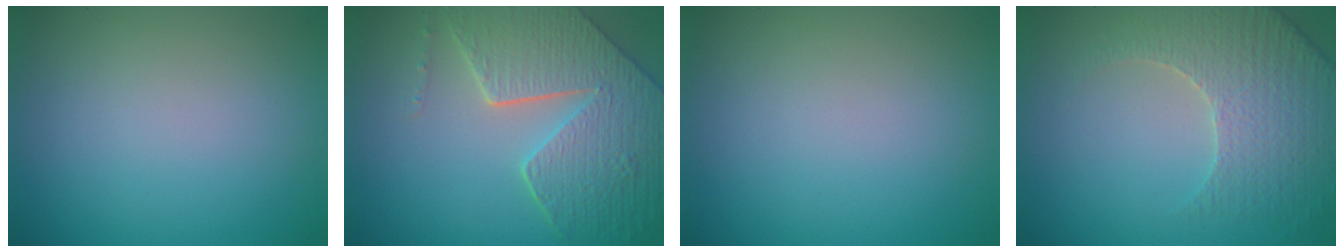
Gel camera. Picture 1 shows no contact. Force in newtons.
{"total": 8.4, "press": 6.1, "slide": 5.8}
{"total": 0.0}
{"total": 4.6, "press": 4.2, "slide": 2.1}